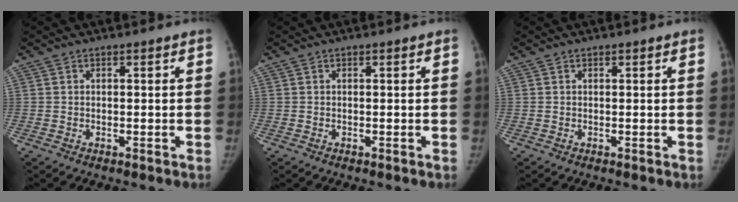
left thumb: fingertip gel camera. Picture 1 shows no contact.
{"total": 0.0}
{"total": 0.0}